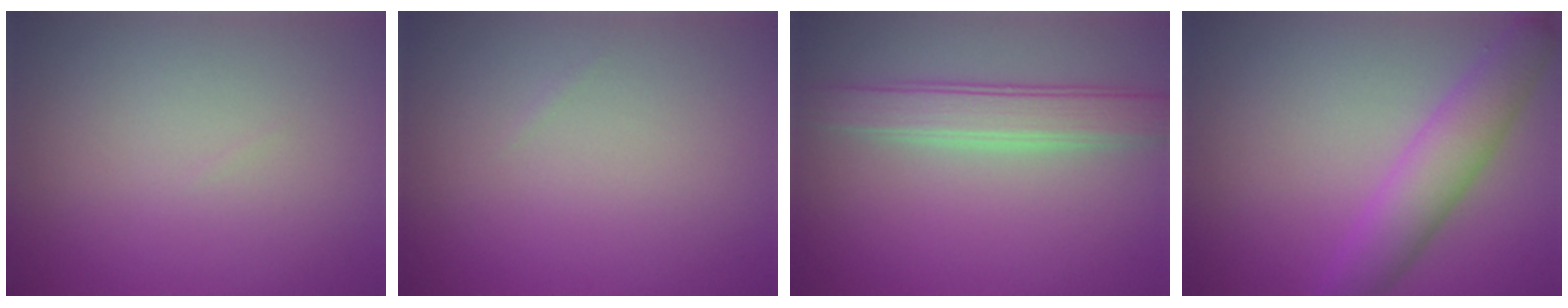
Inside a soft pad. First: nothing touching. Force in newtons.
{"total": 0.0}
{"total": 3.8, "press": 3.7, "slide": 0.4}
{"total": 4.6, "press": 4.6, "slide": 0.0}